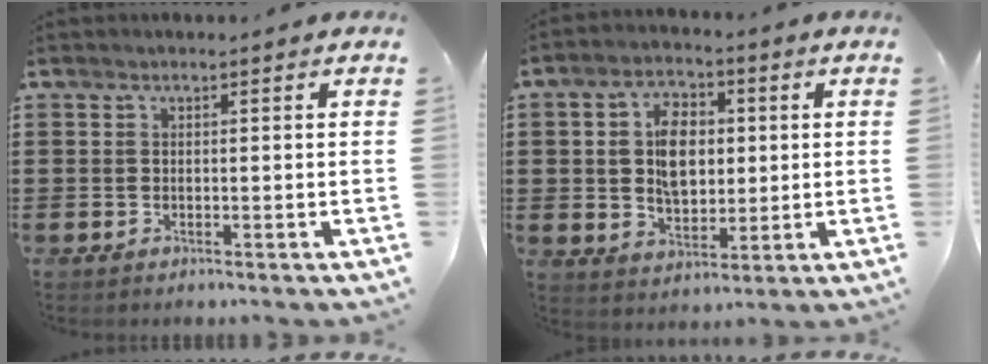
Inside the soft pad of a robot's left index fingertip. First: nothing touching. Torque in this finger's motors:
{"motor_torque": [1.07, 1.07, 0.15, 0.00]}